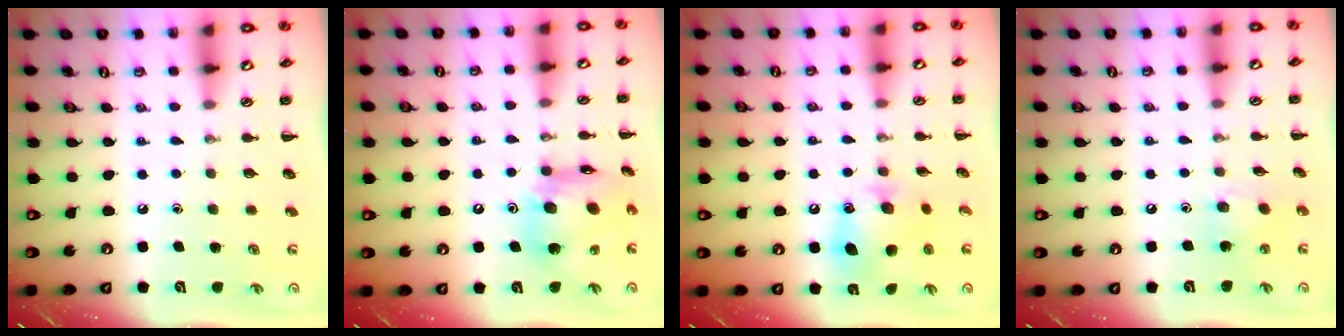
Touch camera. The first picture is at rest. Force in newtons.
{"total": 14.8, "press": 14.7, "slide": 2.3}
{"total": 11.8, "press": 11.7, "slide": 1.6}
{"total": 8.9, "press": 8.6, "slide": 2.2}